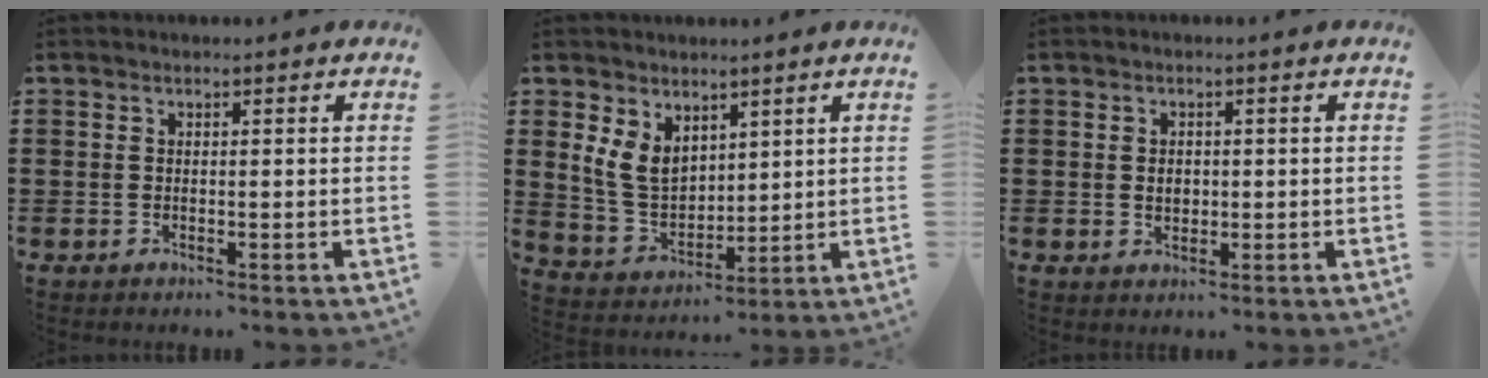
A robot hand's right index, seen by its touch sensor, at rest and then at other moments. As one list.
[{"total": 6.7, "force": [3.1, 4.8, 3.5], "torque": [-0.101, 0.003, 0.057]}, {"total": 1.8, "force": [0.1, 1.3, 1.2], "torque": [-0.026, 0.008, 0.000]}]